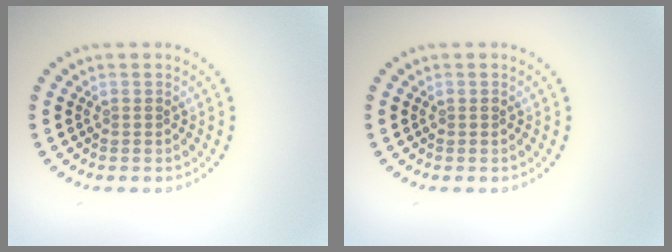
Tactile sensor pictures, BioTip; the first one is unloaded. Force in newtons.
{"total": 0.6, "press": 0.6, "slide": 0.2}